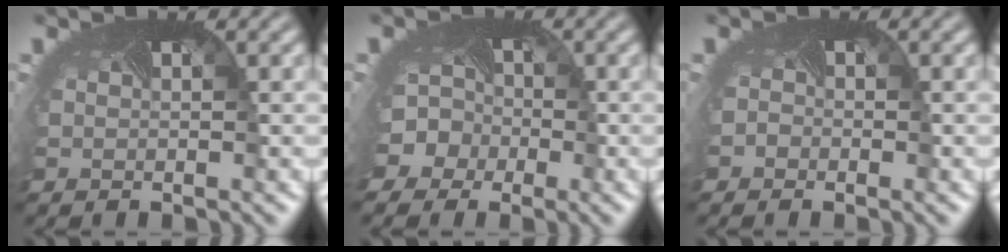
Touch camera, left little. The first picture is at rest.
{"total": 8.0, "force": [-2.7, 7.0, 2.7], "torque": [-0.061, -0.017, -0.058]}
{"total": 0.8, "force": [-0.5, 0.6, -0.1], "torque": [0.005, -0.006, -0.011]}